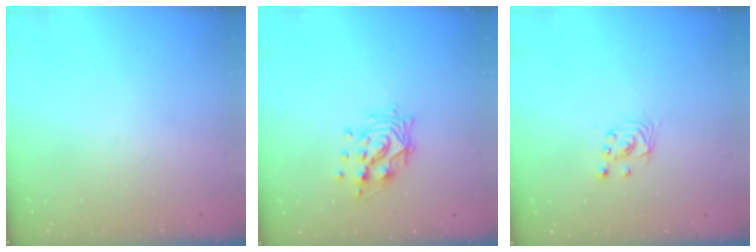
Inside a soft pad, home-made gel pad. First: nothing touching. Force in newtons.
{"total": 11.5, "press": 11.4, "slide": 1.5}
{"total": 2.8, "press": 2.8, "slide": 0.1}